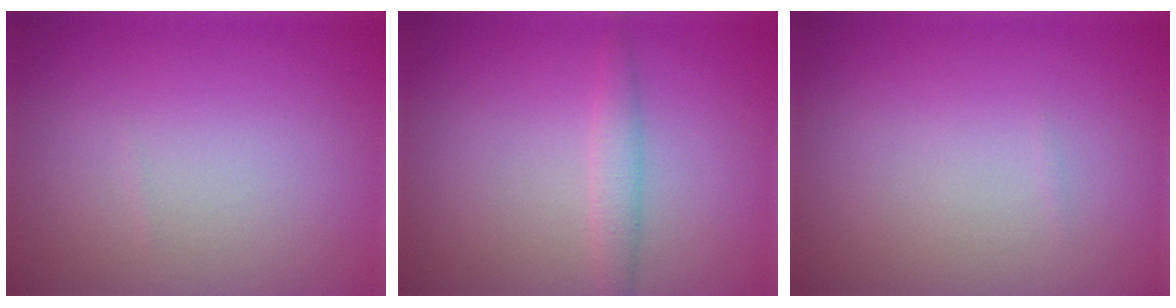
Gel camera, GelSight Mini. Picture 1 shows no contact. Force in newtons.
{"total": 1.7, "press": 1.7, "slide": 0.1}
{"total": 0.0}